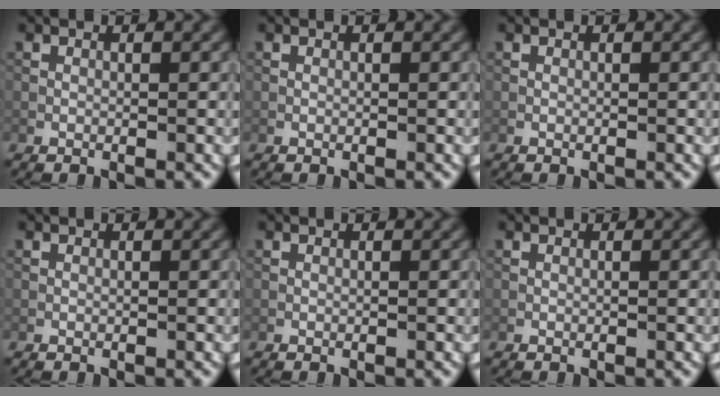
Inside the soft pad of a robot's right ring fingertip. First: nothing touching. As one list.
[{"total": 0.0}, {"total": 0.0}, {"total": 0.0}, {"total": 0.0}, {"total": 0.0}]